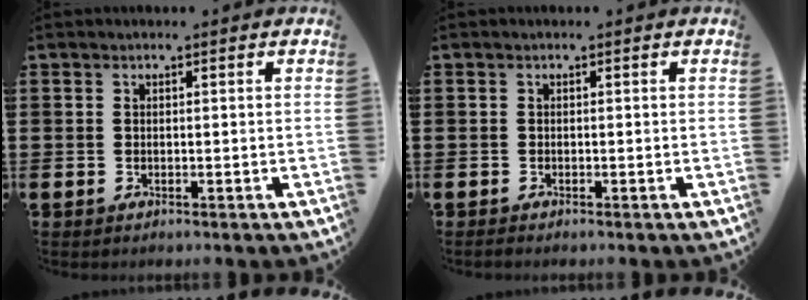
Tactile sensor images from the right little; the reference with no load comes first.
{"total": 0.0}